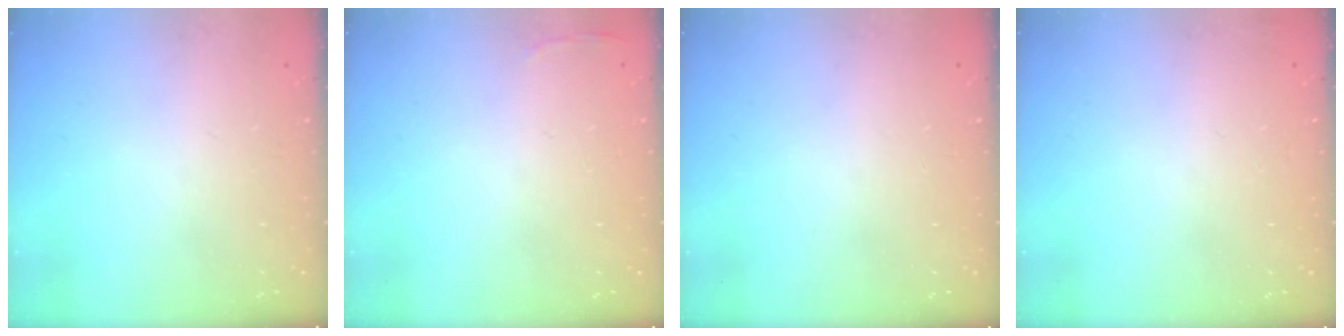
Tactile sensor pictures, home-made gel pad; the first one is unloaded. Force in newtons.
{"total": 2.8, "press": 2.6, "slide": 0.9}
{"total": 15.1, "press": 2.1, "slide": 14.9}
{"total": 2.8, "press": 2.2, "slide": 1.7}